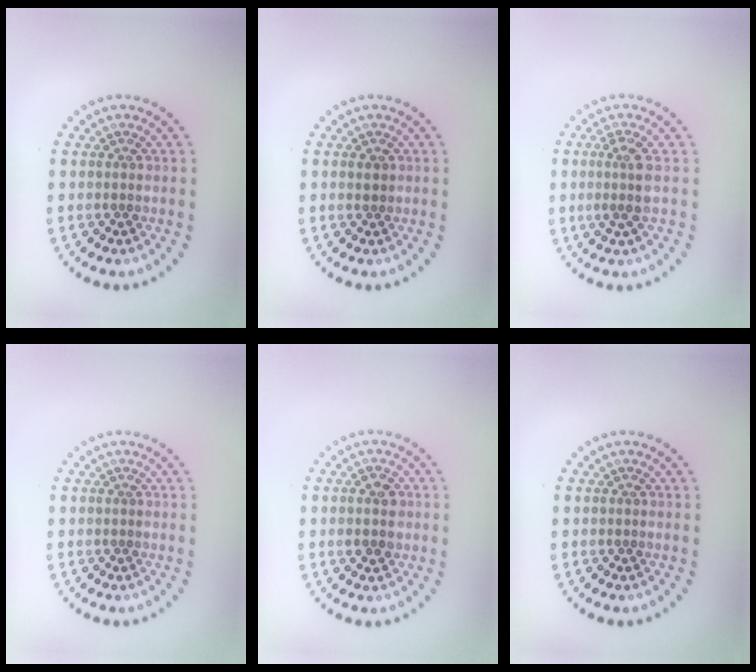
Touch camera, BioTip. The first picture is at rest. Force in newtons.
{"total": 0.8, "press": 0.7, "slide": 0.1}
{"total": 2.4, "press": 1.9, "slide": 1.4}
{"total": 0.0}
{"total": 2.8, "press": 2.8, "slide": 0.1}
{"total": 0.0}